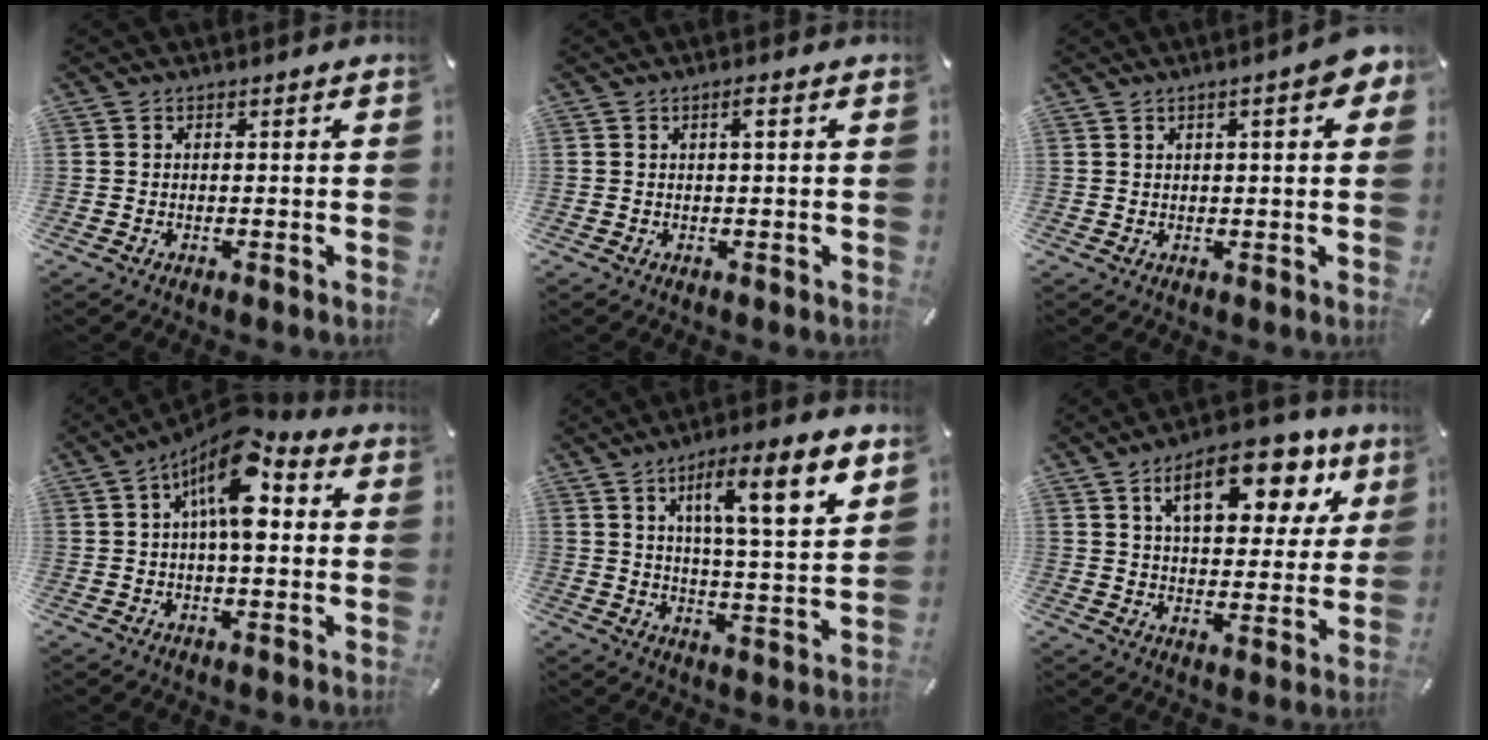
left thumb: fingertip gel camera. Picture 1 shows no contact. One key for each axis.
{"total": 1.7, "fx": 0.4, "fy": 0.2, "fz": 1.7, "tx": -0.034, "ty": 0.002, "tz": 0.005}
{"total": 5.9, "fx": 2.2, "fy": 1.4, "fz": 5.3, "tx": -0.084, "ty": 0.004, "tz": 0.035}
{"total": 12.5, "fx": 3.7, "fy": 5.3, "fz": 10.7, "tx": -0.175, "ty": -0.021, "tz": 0.060}
{"total": 13.6, "fx": 7.1, "fy": 2.9, "fz": 11.2, "tx": -0.172, "ty": -0.028, "tz": 0.108}
{"total": 17.0, "fx": 8.6, "fy": 8.5, "fz": 12.0, "tx": -0.167, "ty": -0.033, "tz": 0.137}